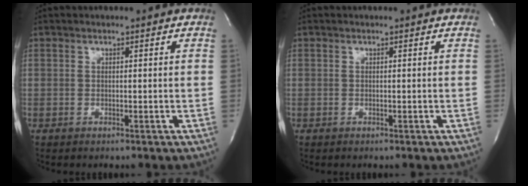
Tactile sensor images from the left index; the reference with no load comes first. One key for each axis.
{"total": 0.0}